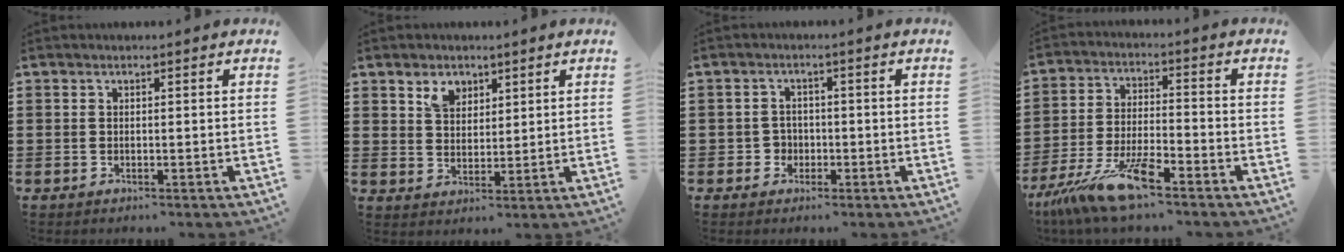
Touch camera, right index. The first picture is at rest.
{"total": 3.9, "force": [2.7, 2.4, 1.3], "torque": [-0.035, 0.005, 0.052]}
{"total": 2.4, "force": [-0.9, 2.2, 0.5], "torque": [-0.019, 0.003, -0.021]}
{"total": 10.6, "force": [-8.0, 1.2, 6.8], "torque": [-0.154, -0.003, -0.160]}